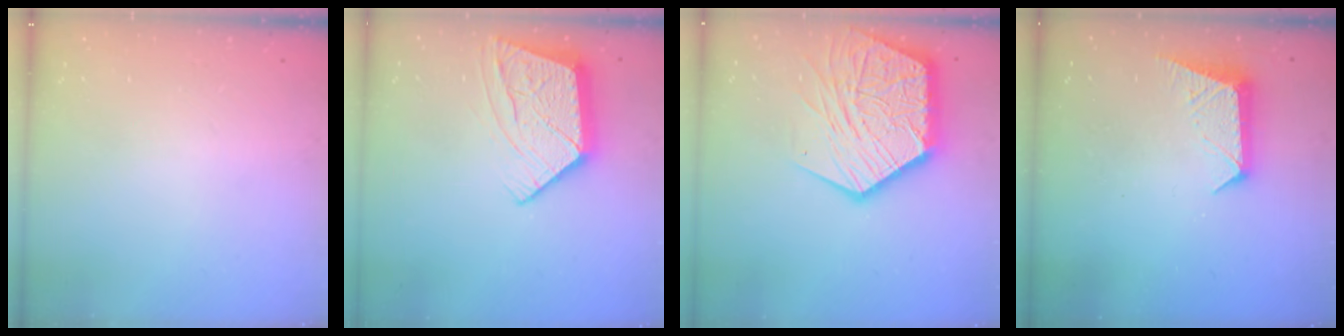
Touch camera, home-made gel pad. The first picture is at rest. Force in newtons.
{"total": 14.4, "press": 14.3, "slide": 1.3}
{"total": 23.6, "press": 23.5, "slide": 2.3}
{"total": 9.6, "press": 9.6, "slide": 0.1}